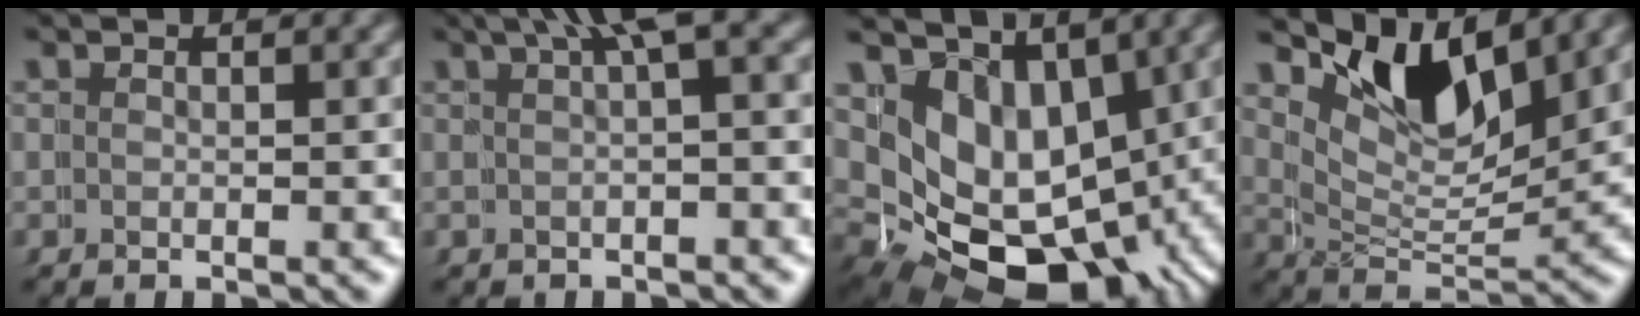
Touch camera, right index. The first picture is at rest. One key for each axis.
{"total": 3.5, "fx": 1.5, "fy": 0.4, "fz": 3.1, "tx": -0.038, "ty": 0.014, "tz": 0.024}
{"total": 15.4, "fx": -2.8, "fy": 11.8, "fz": 9.4, "tx": -0.180, "ty": -0.073, "tz": -0.021}
{"total": 7.0, "fx": 5.0, "fy": 2.8, "fz": 4.1, "tx": -0.087, "ty": -0.004, "tz": 0.087}